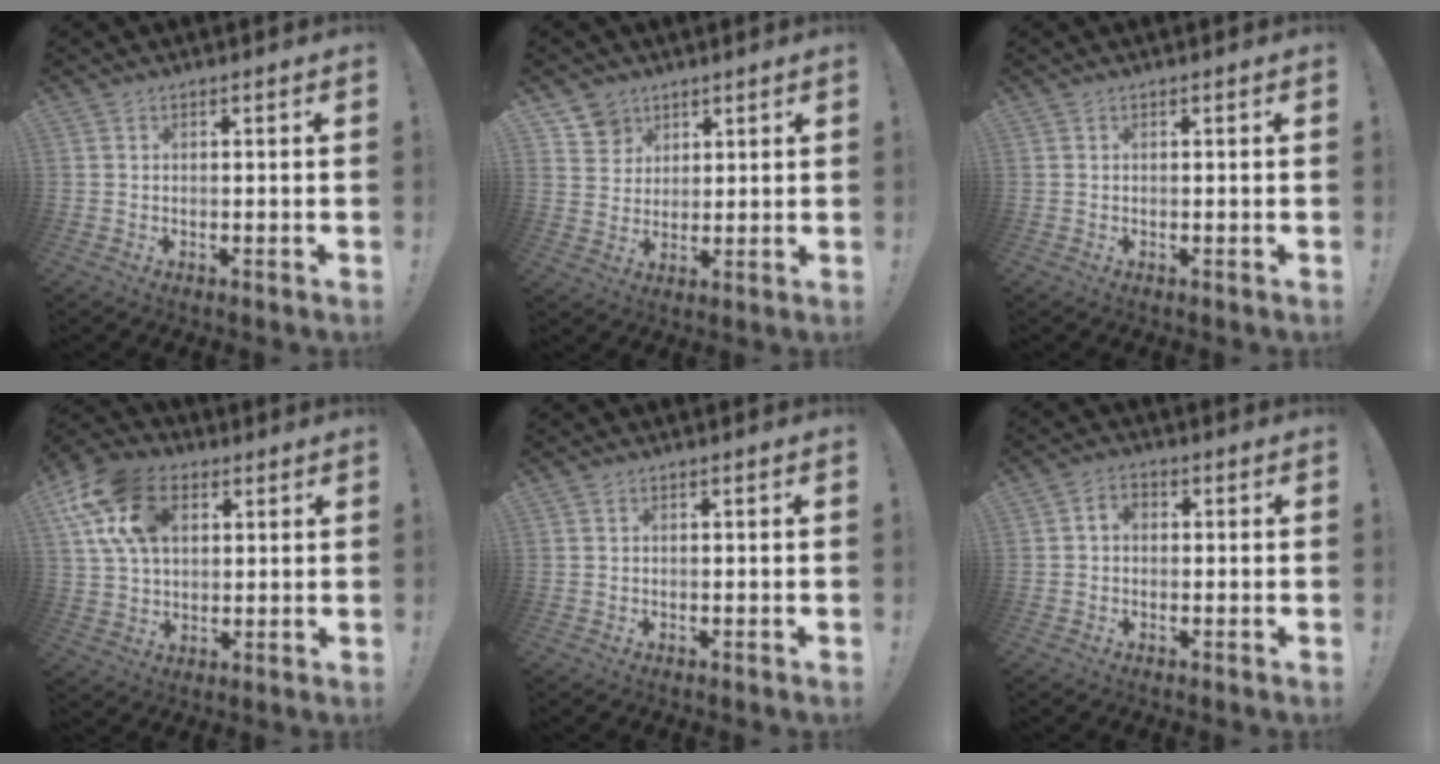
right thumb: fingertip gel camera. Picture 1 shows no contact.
{"total": 6.7, "force": [4.4, 5.1, 0.4], "torque": [-0.008, -0.030, 0.087]}
{"total": 0.0}
{"total": 18.0, "force": [6.9, 12.4, 11.1], "torque": [-0.198, -0.015, 0.132]}
{"total": 0.0}
{"total": 3.7, "force": [-0.2, 2.6, 2.6], "torque": [-0.045, 0.010, -0.004]}